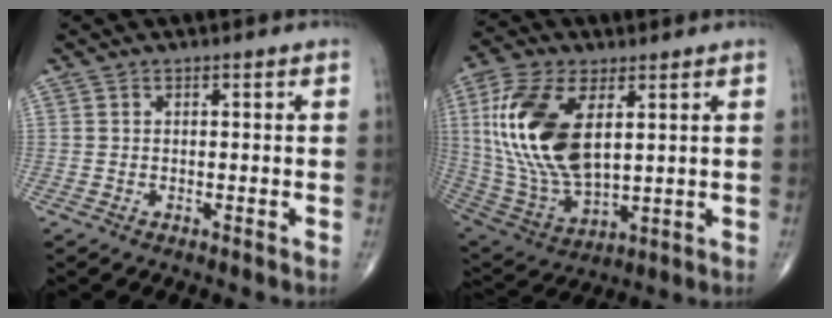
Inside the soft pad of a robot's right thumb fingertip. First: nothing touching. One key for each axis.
{"total": 20.4, "fx": 4.8, "fy": 10.5, "fz": 16.8, "tx": -0.352, "ty": -0.023, "tz": 0.096}